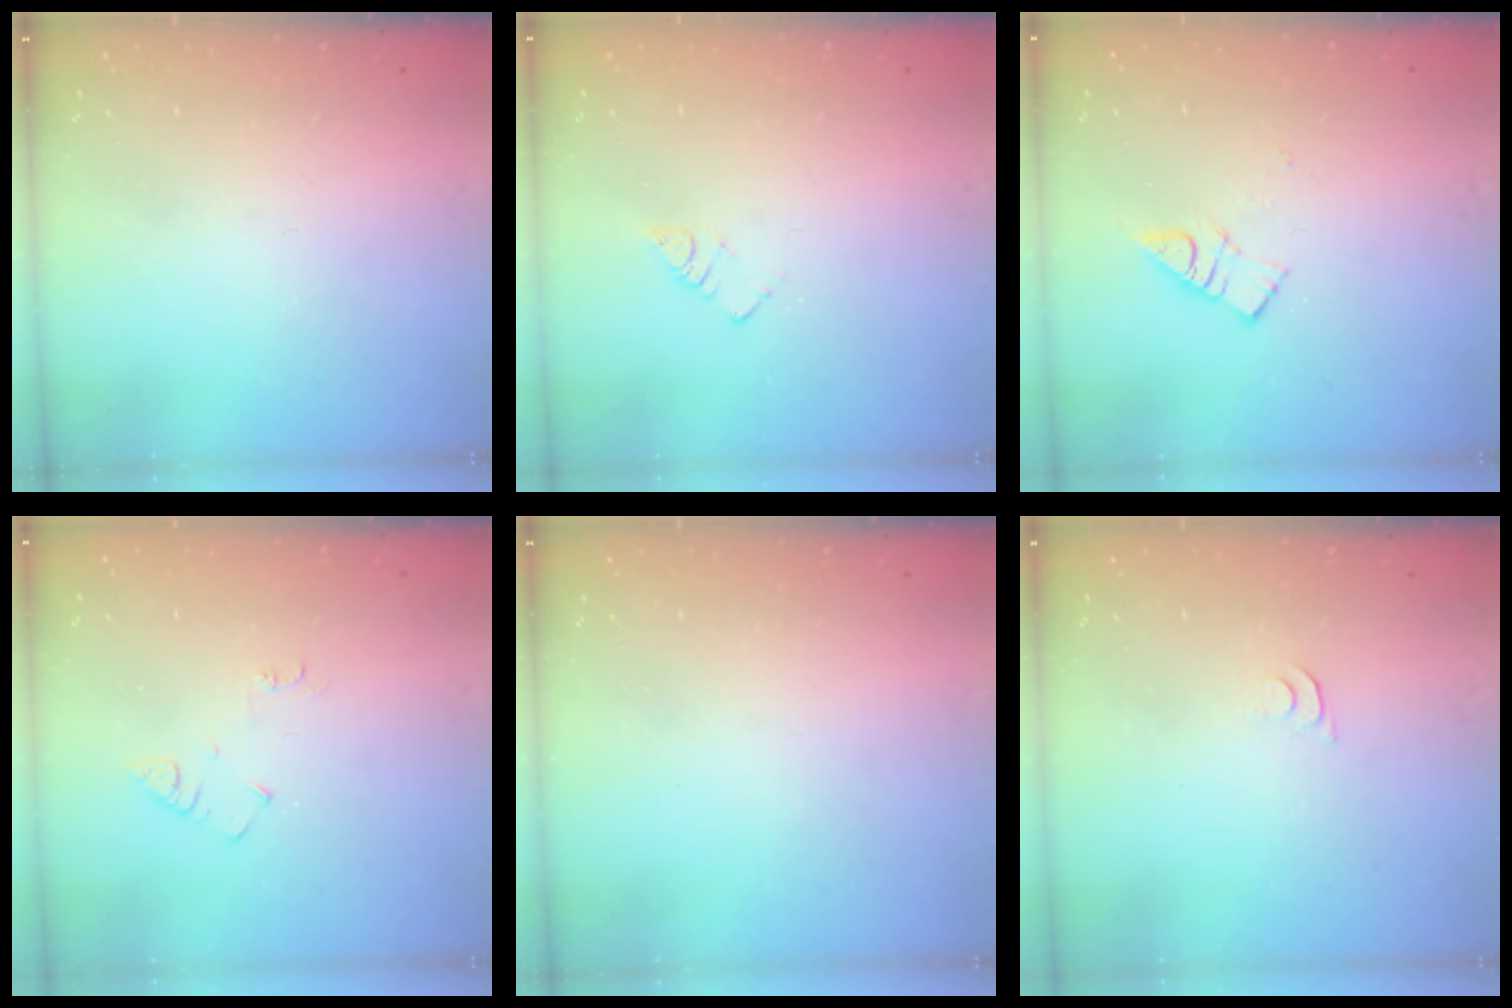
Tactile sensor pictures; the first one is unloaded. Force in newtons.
{"total": 2.7, "press": 2.7, "slide": 0.4}
{"total": 5.9, "press": 5.9, "slide": 0.5}
{"total": 4.8, "press": 4.8, "slide": 0.8}
{"total": 0.0}
{"total": 5.2, "press": 5.2, "slide": 0.6}